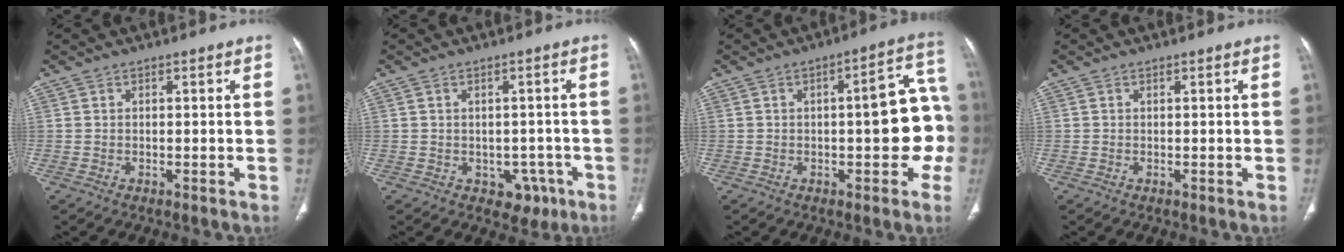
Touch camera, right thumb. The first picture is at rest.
{"total": 5.1, "force": [-1.9, 4.0, 2.4], "torque": [-0.004, 0.013, -0.016]}
{"total": 12.6, "force": [-1.5, 4.8, 11.6], "torque": [-0.117, 0.043, -0.019]}
{"total": 0.0}